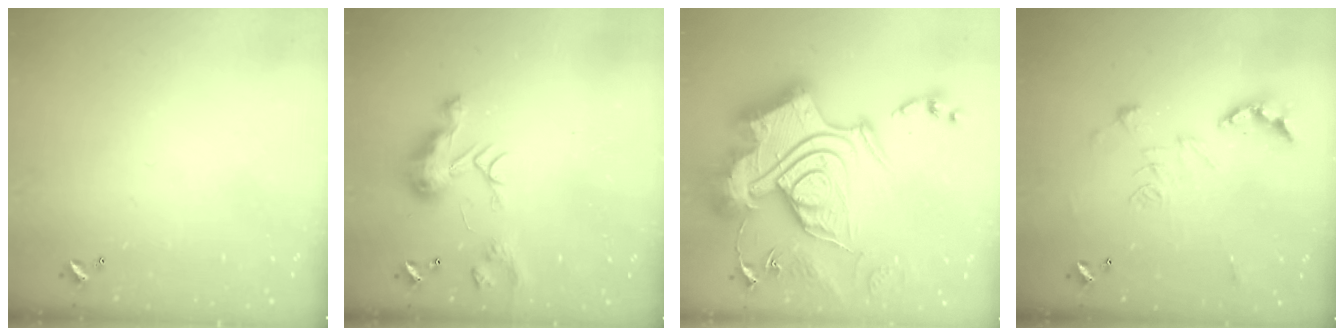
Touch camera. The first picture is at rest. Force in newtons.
{"total": 9.2, "press": 9.2, "slide": 0.5}
{"total": 1.1, "press": 1.1, "slide": 0.0}
{"total": 2.5, "press": 2.0, "slide": 1.5}